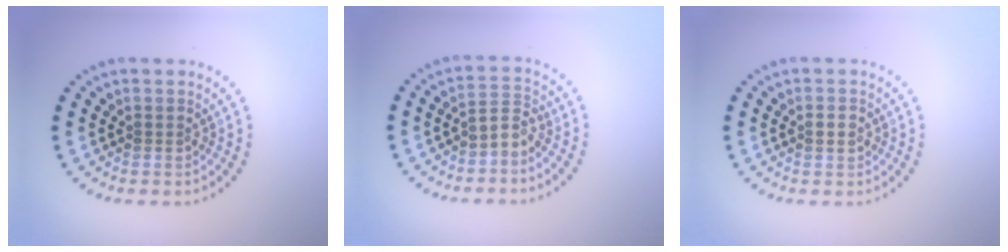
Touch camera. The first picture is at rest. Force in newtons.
{"total": 2.1, "press": 1.4, "slide": 1.5}
{"total": 1.1, "press": 1.1, "slide": 0.1}